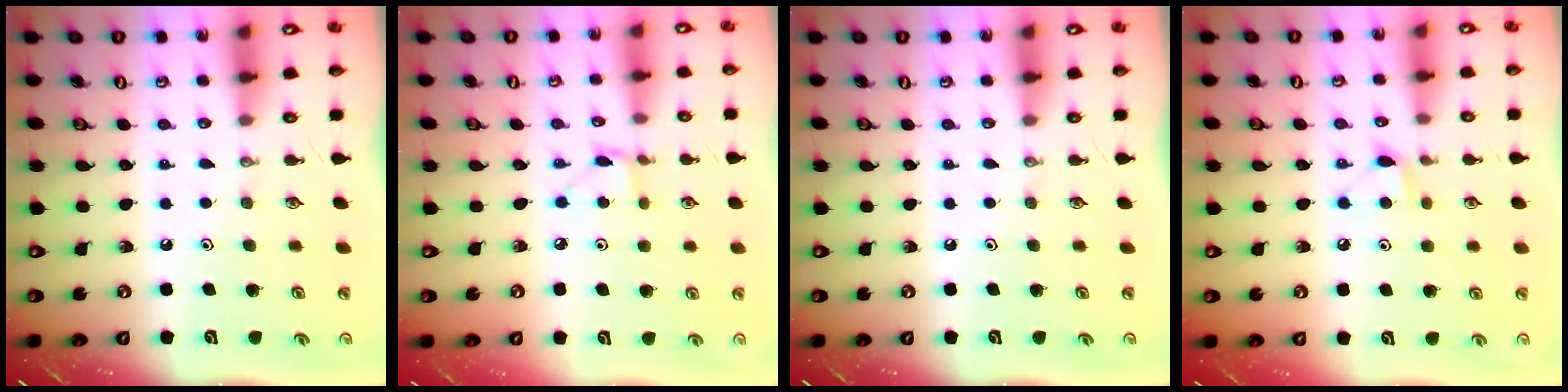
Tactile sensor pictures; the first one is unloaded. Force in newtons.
{"total": 3.7, "press": 3.7, "slide": 0.4}
{"total": 0.0}
{"total": 6.9, "press": 6.9, "slide": 0.7}